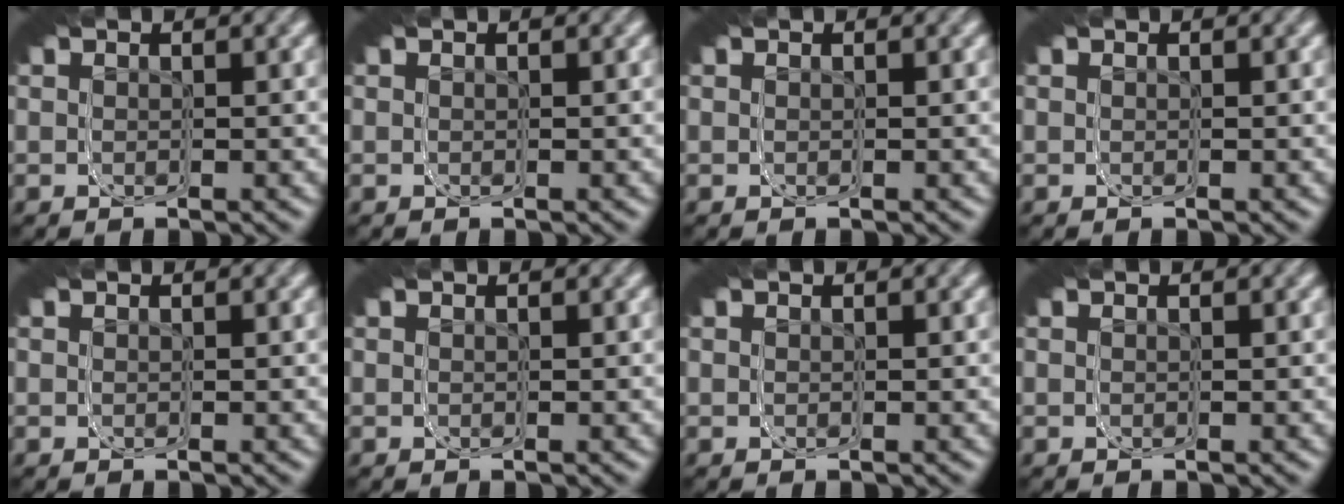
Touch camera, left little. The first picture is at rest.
{"total": 0.0}
{"total": 0.0}
{"total": 0.0}
{"total": 0.0}
{"total": 0.0}
{"total": 0.0}
{"total": 0.0}